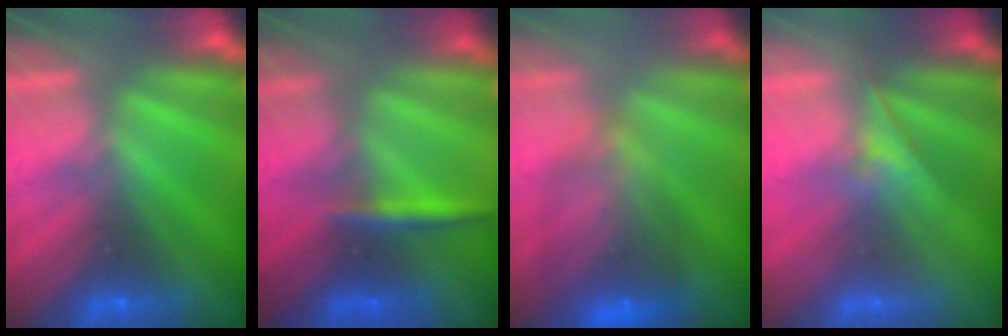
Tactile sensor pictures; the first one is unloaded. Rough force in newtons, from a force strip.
{"total": 2.7}
{"total": 5.9}
{"total": 1.9}